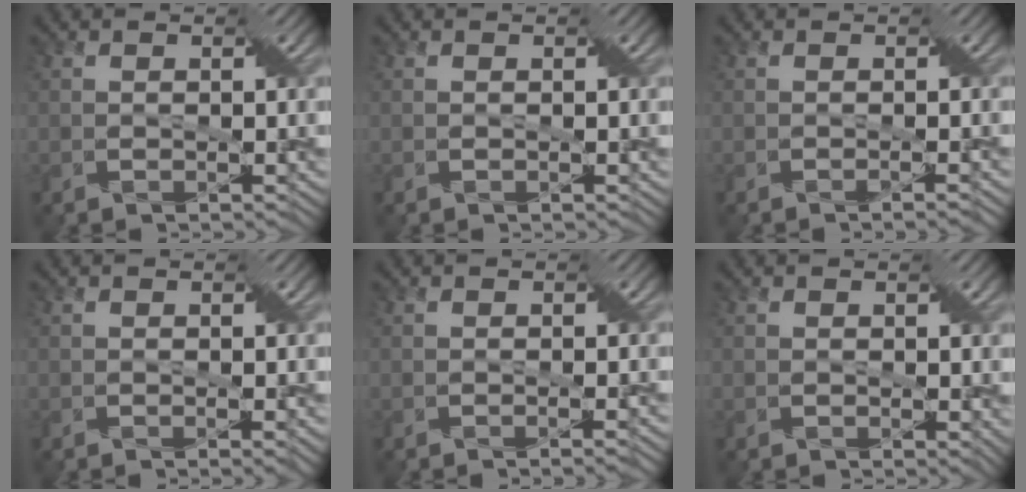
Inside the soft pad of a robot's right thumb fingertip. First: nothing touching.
{"total": 0.0}
{"total": 0.8, "force": [-0.4, -0.7, 0.1], "torque": [0.001, 0.001, -0.005]}
{"total": 1.3, "force": [-0.1, 0.5, 1.2], "torque": [-0.008, -0.003, 0.000]}
{"total": 0.7, "force": [-0.5, -0.4, 0.3], "torque": [0.003, 0.001, -0.004]}
{"total": 1.1, "force": [0.2, 0.8, 0.7], "torque": [-0.003, -0.003, 0.003]}